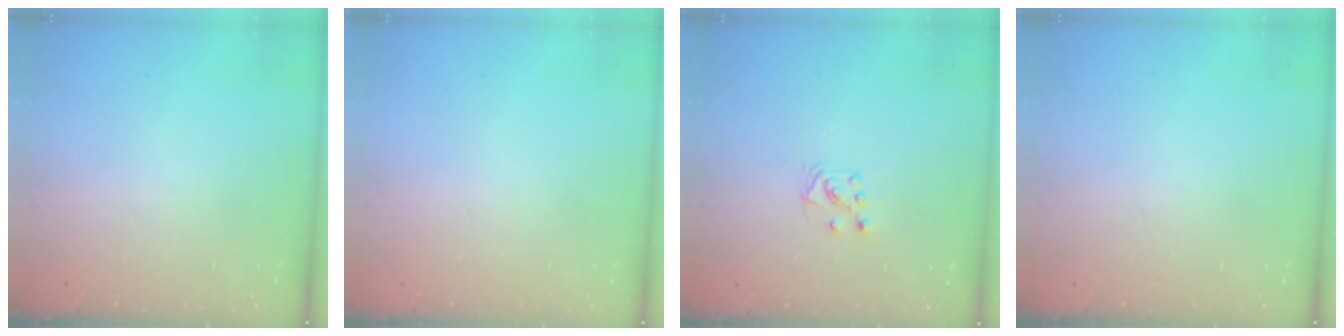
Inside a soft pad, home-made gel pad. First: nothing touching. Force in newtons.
{"total": 0.0}
{"total": 6.4, "press": 6.4, "slide": 0.6}
{"total": 0.0}